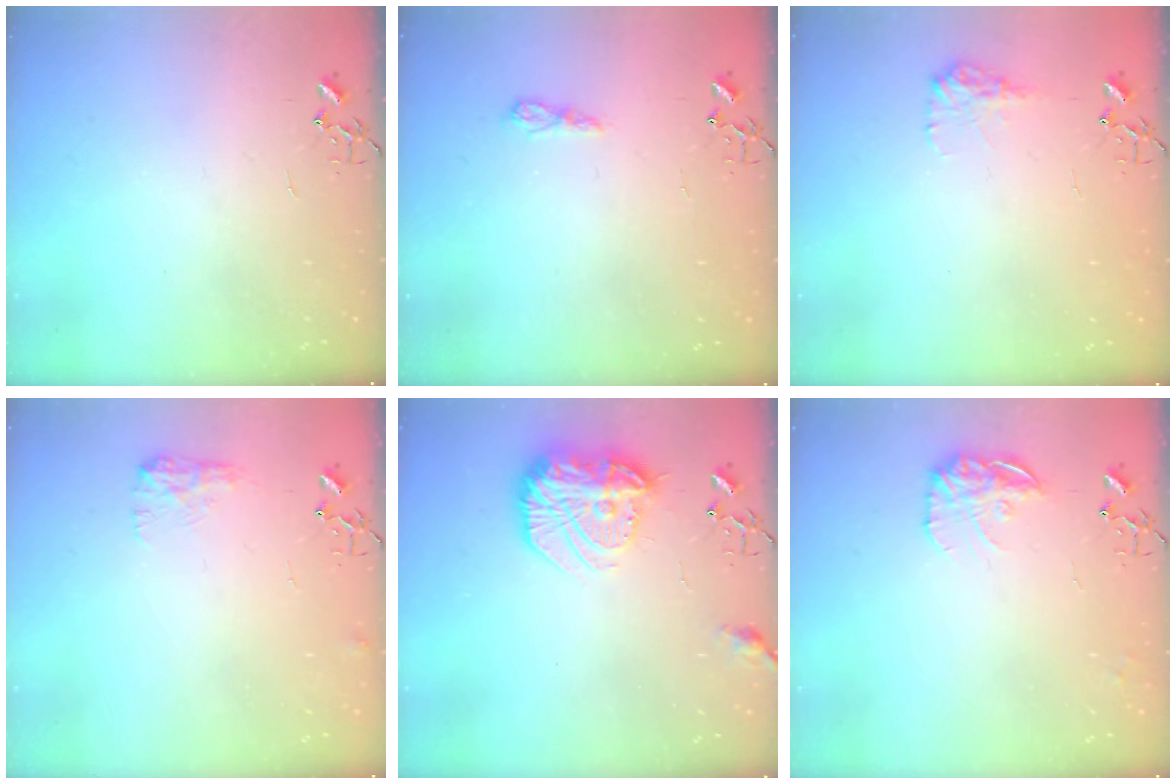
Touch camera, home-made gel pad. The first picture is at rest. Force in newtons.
{"total": 5.5, "press": 5.5, "slide": 0.6}
{"total": 9.6, "press": 9.6, "slide": 0.3}
{"total": 8.3, "press": 8.2, "slide": 0.3}
{"total": 18.4, "press": 18.3, "slide": 1.4}
{"total": 12.9, "press": 12.8, "slide": 0.6}